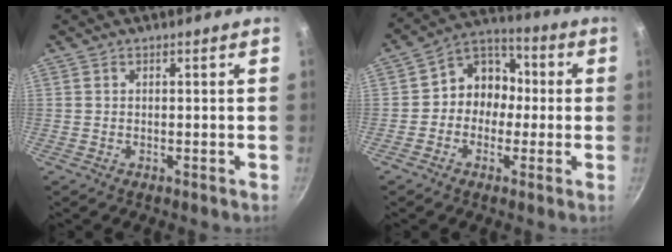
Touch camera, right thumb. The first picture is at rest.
{"total": 9.1, "force": [-0.7, 8.0, 4.3], "torque": [-0.014, 0.036, -0.035]}